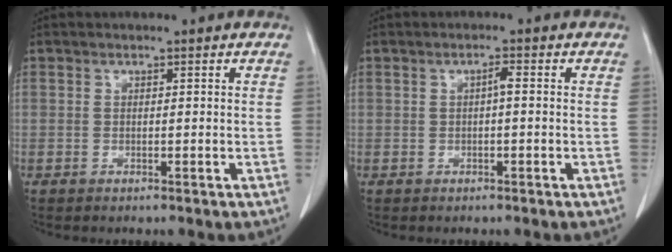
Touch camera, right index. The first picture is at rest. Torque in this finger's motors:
{"motor_torque": [0.17, -0.11, -0.01, 0.02]}